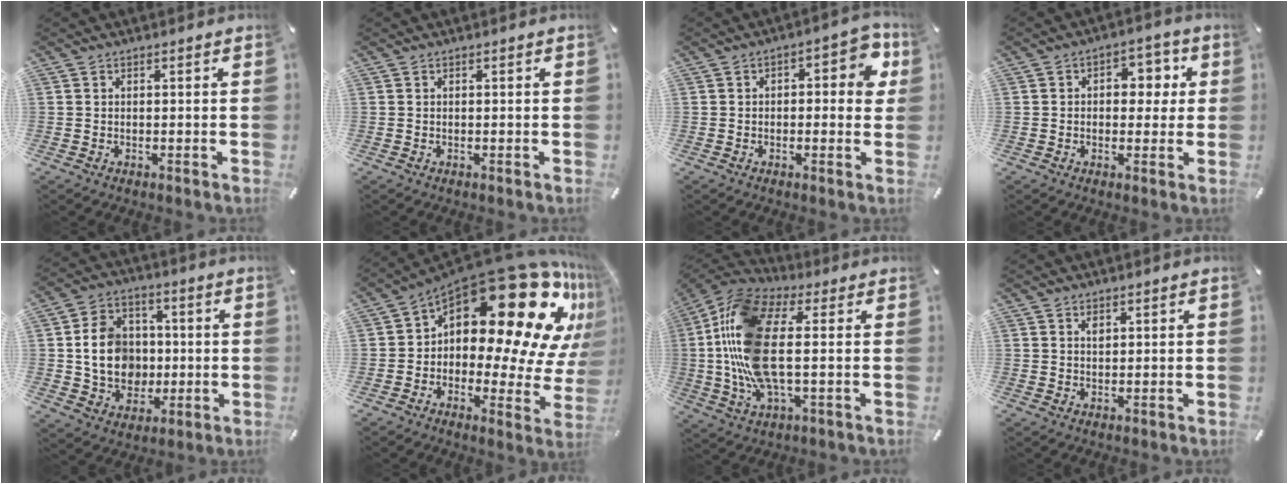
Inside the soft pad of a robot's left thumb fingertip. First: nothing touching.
{"total": 0.0}
{"total": 7.5, "force": [0.8, 4.0, 6.3], "torque": [-0.079, 0.002, 0.006]}
{"total": 6.6, "force": [0.5, 4.9, 4.4], "torque": [-0.043, 0.001, -0.004]}
{"total": 12.1, "force": [0.0, 10.6, 5.9], "torque": [-0.106, 0.011, 0.007]}
{"total": 27.5, "force": [13.5, 12.6, 20.3], "torque": [-0.281, -0.127, 0.236]}
{"total": 18.9, "force": [1.0, 8.8, 16.8], "torque": [-0.368, -0.014, 0.016]}
{"total": 1.2, "force": [0.7, 0.6, 0.7], "torque": [-0.016, 0.000, 0.013]}